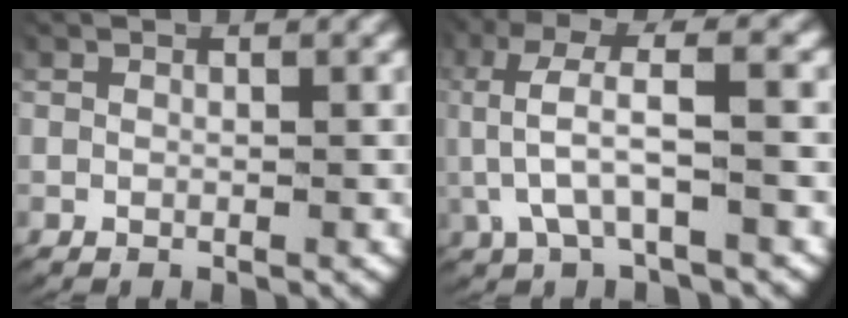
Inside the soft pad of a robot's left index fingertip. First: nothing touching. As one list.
[{"total": 5.4, "force": [0.6, 2.6, 4.7], "torque": [-0.116, 0.001, 0.013]}]